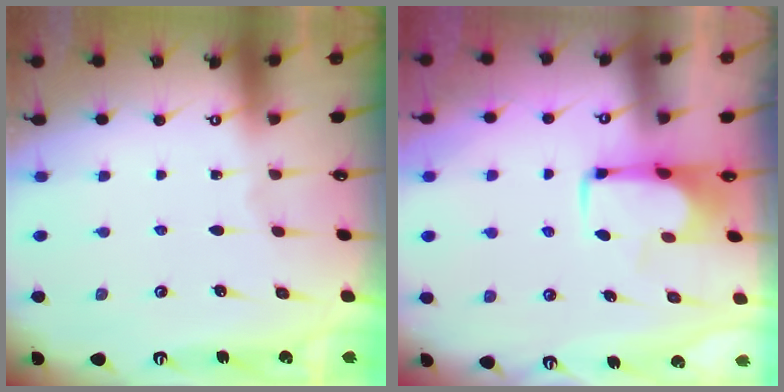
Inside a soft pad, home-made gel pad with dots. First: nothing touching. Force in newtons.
{"total": 1.6, "press": 1.5, "slide": 0.4}